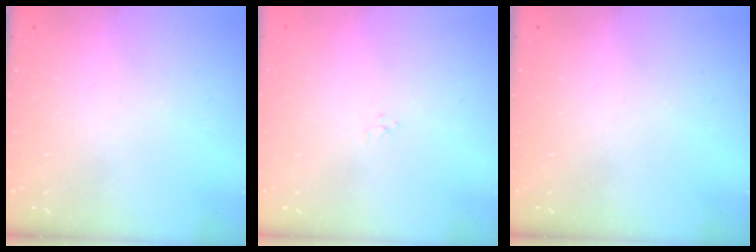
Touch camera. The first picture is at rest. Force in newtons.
{"total": 2.9, "press": 2.9, "slide": 0.3}
{"total": 0.0}